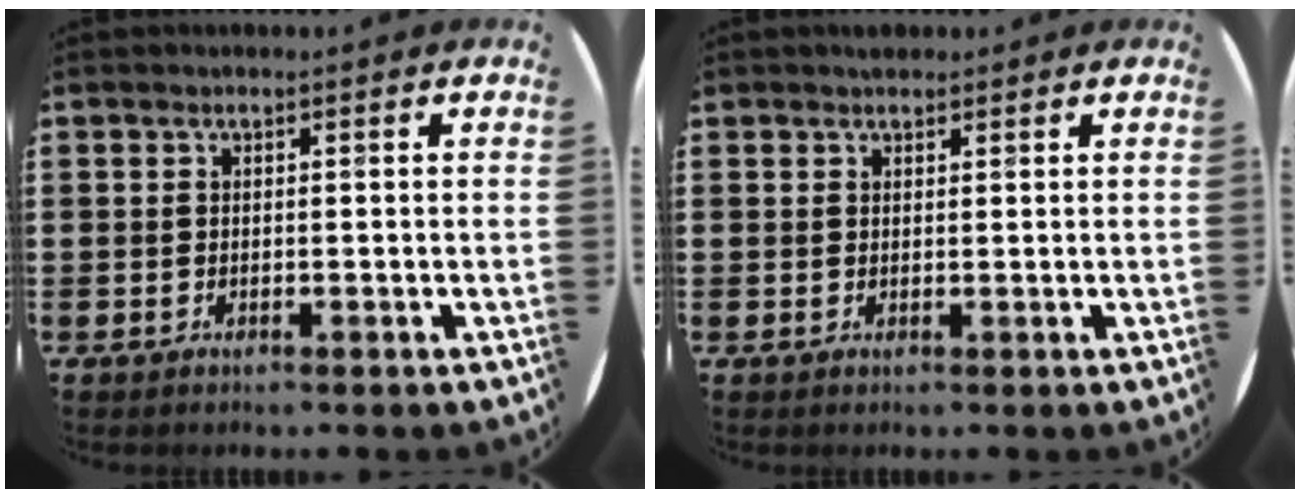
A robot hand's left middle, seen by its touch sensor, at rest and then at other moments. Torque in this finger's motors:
{"motor_torque": [0.32, -0.24, 0.02, 0.04]}